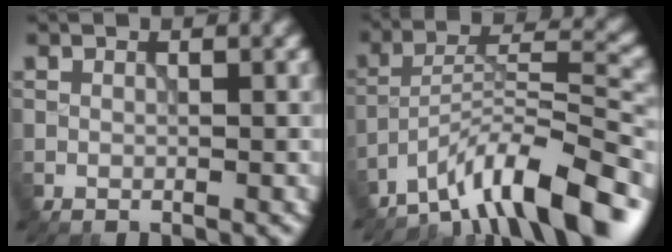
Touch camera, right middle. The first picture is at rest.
{"total": 11.4, "force": [-8.8, 2.1, 7.0], "torque": [-0.101, 0.021, -0.153]}